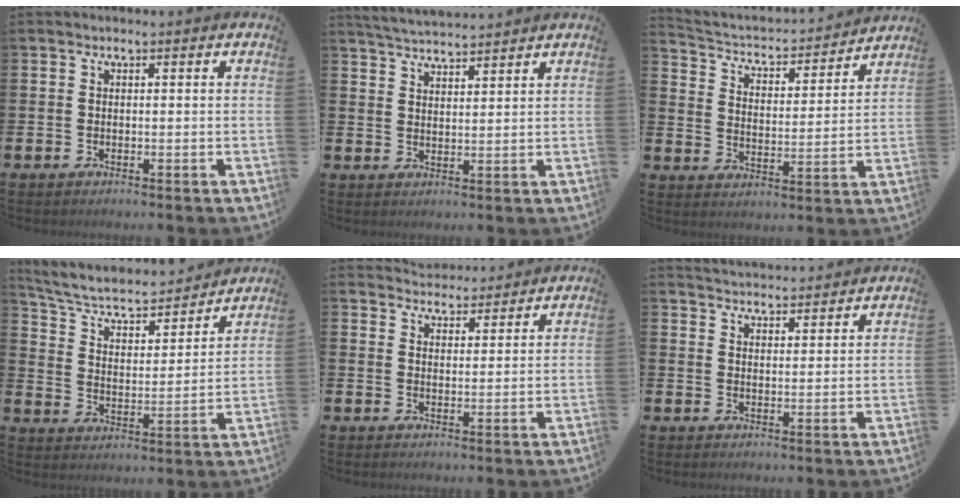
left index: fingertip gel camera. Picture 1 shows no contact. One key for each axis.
{"total": 4.2, "fx": 4.2, "fy": 0.0, "fz": 0.3, "tx": -0.013, "ty": -0.022, "tz": 0.075}
{"total": 4.1, "fx": 3.8, "fy": 1.4, "fz": 0.8, "tx": -0.043, "ty": -0.038, "tz": 0.055}
{"total": 6.3, "fx": 5.7, "fy": 1.9, "fz": 2.0, "tx": -0.072, "ty": -0.043, "tz": 0.092}
{"total": 3.8, "fx": 3.7, "fy": 0.9, "fz": -0.3, "tx": 0.000, "ty": -0.021, "tz": 0.068}
{"total": 3.9, "fx": 3.9, "fy": 0.4, "fz": -0.4, "tx": 0.001, "ty": -0.025, "tz": 0.071}